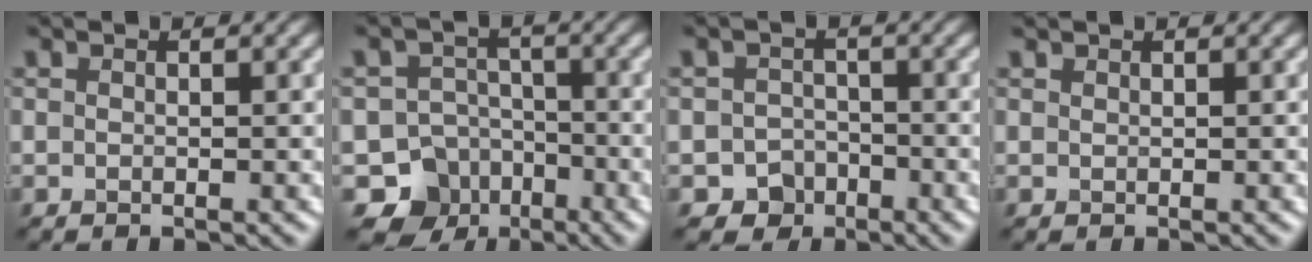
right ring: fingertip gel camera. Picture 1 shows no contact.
{"total": 7.5, "force": [-4.4, 5.9, 1.4], "torque": [-0.003, -0.009, -0.077]}
{"total": 3.3, "force": [-2.0, 2.5, 0.5], "torque": [0.009, 0.001, -0.035]}
{"total": 0.6, "force": [0.5, 0.2, 0.0], "torque": [0.002, 0.000, 0.012]}